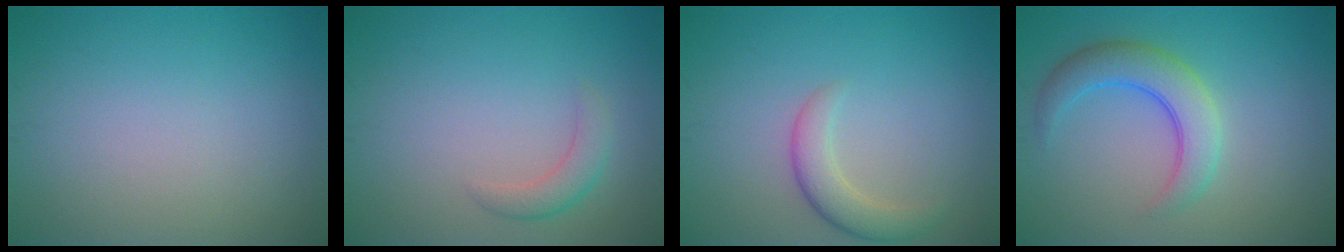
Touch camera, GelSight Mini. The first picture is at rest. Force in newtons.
{"total": 2.0, "press": 2.0, "slide": 0.1}
{"total": 2.8, "press": 2.7, "slide": 0.3}
{"total": 4.5, "press": 4.5, "slide": 0.3}